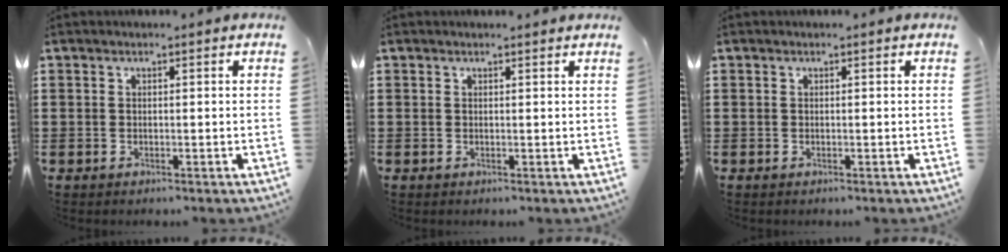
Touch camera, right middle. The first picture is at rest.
{"total": 0.0}
{"total": 0.0}